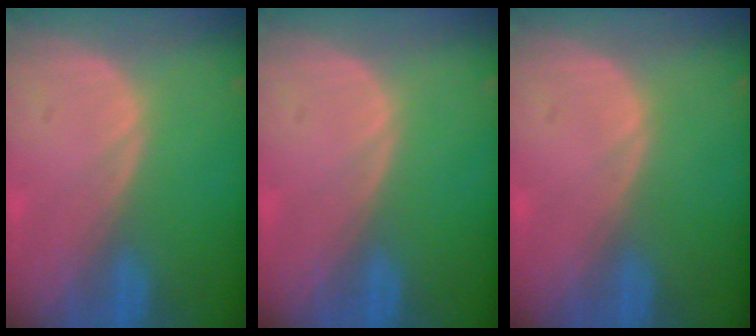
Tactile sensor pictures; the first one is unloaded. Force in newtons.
{"total": 0.0}
{"total": 0.0}